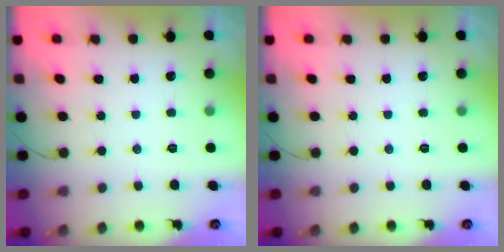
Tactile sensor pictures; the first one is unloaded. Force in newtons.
{"total": 0.0}